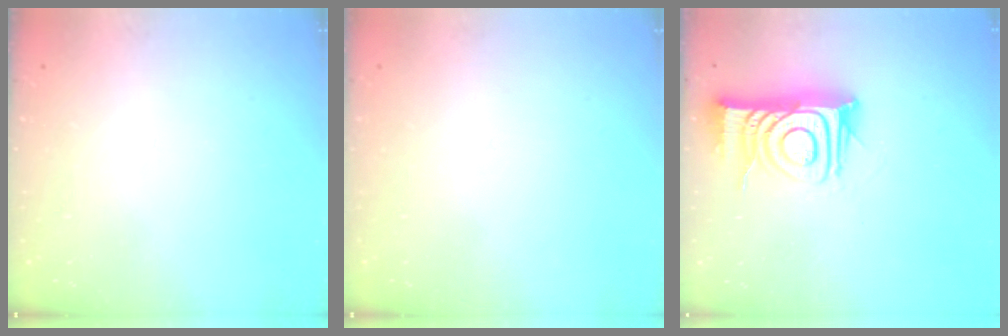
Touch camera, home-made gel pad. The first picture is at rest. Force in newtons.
{"total": 1.5, "press": 1.5, "slide": 0.1}
{"total": 14.8, "press": 14.7, "slide": 1.0}